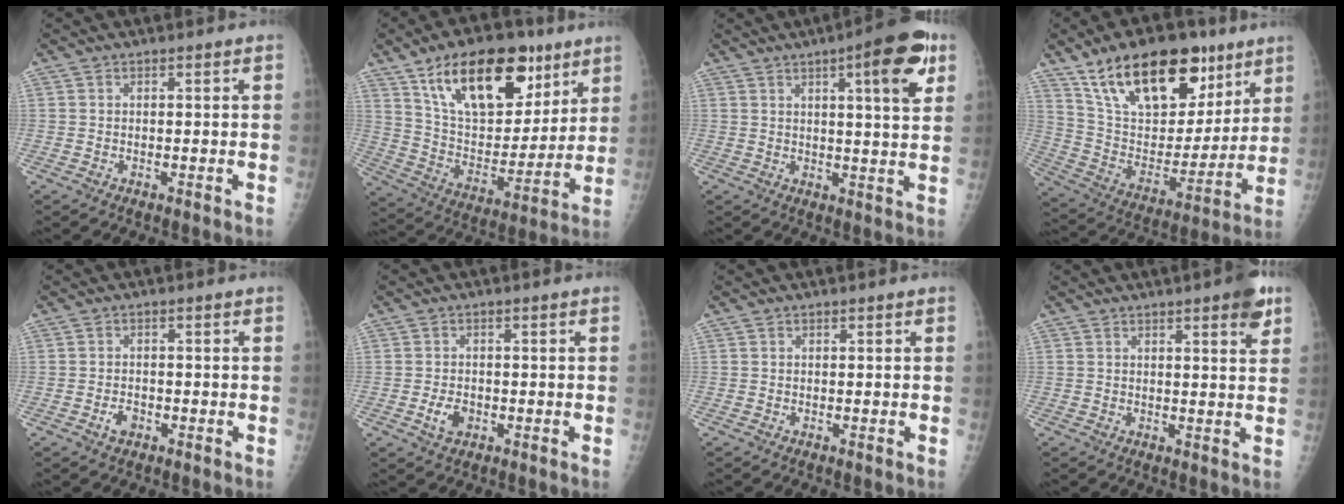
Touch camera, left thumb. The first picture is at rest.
{"total": 23.7, "force": [13.3, 12.3, 15.2], "torque": [-0.202, -0.044, 0.232]}
{"total": 11.7, "force": [5.3, 2.5, 10.1], "torque": [-0.122, -0.016, 0.064]}
{"total": 25.2, "force": [15.2, 12.8, 15.5], "torque": [-0.212, -0.039, 0.264]}
{"total": 2.2, "force": [-1.0, 1.5, 1.2], "torque": [-0.016, 0.005, -0.017]}
{"total": 3.3, "force": [-1.0, 2.4, 2.1], "torque": [-0.032, 0.002, -0.013]}
{"total": 0.0}
{"total": 5.2, "force": [3.1, 1.0, 4.1], "torque": [-0.046, -0.013, 0.035]}